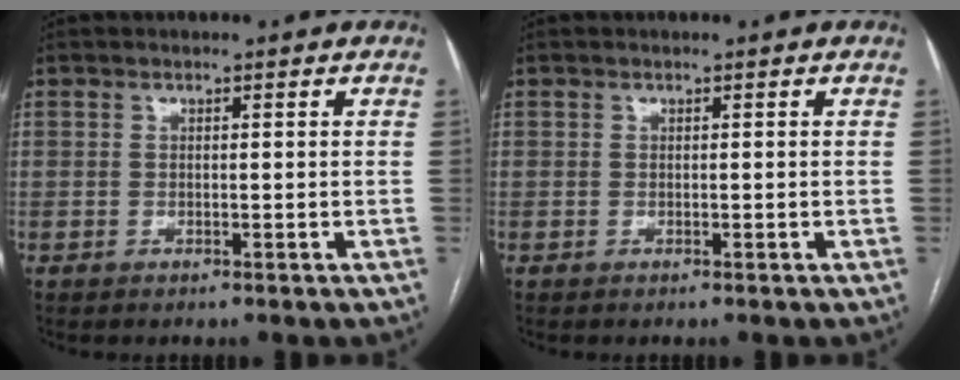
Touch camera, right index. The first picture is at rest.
{"total": 0.0}